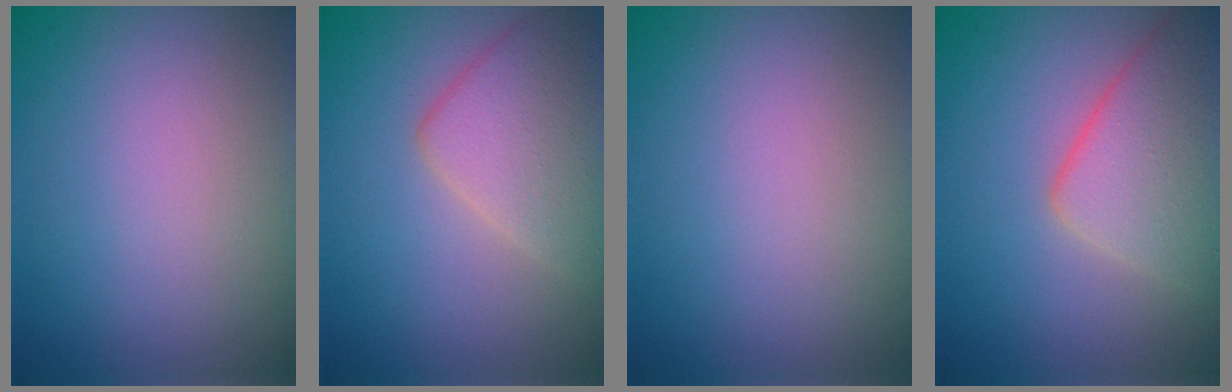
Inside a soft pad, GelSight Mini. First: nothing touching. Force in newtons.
{"total": 4.5, "press": 4.4, "slide": 0.3}
{"total": 0.0}
{"total": 5.6, "press": 5.6, "slide": 0.4}